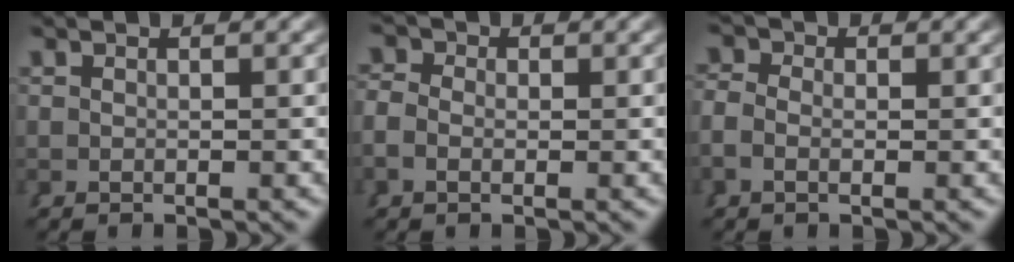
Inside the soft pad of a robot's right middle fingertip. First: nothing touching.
{"total": 1.9, "force": [0.0, 1.6, 0.9], "torque": [-0.016, 0.002, -0.011]}
{"total": 1.6, "force": [-0.1, 1.3, 0.9], "torque": [-0.020, -0.001, -0.011]}